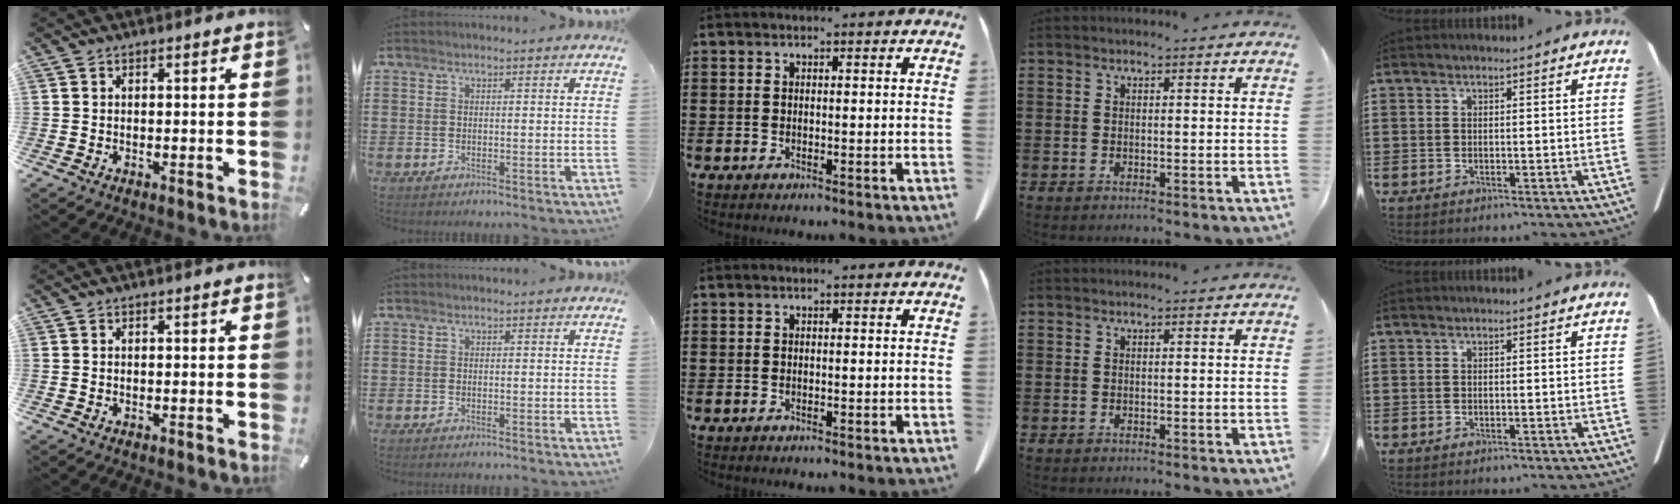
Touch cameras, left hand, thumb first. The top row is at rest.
{}